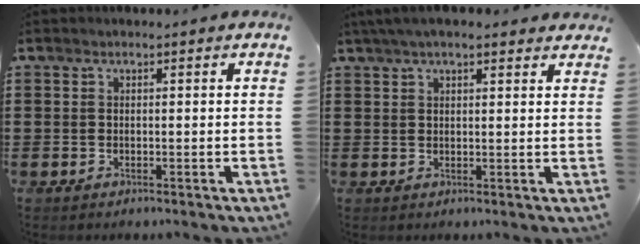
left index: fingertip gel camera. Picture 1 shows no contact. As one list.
[{"total": 3.8, "force": [2.9, 0.8, 2.2], "torque": [-0.049, 0.005, 0.054]}]